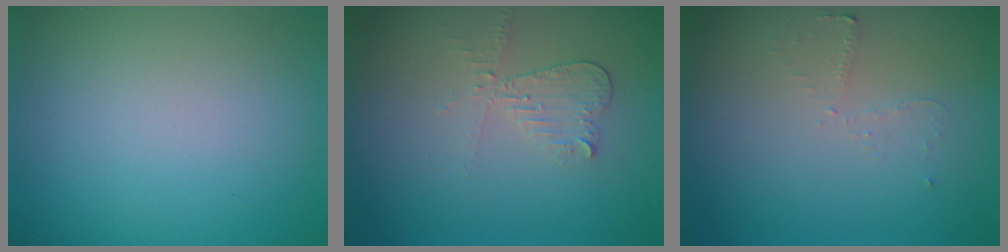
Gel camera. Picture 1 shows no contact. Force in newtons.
{"total": 2.1, "press": 2.1, "slide": 0.4}
{"total": 1.2, "press": 1.1, "slide": 0.3}